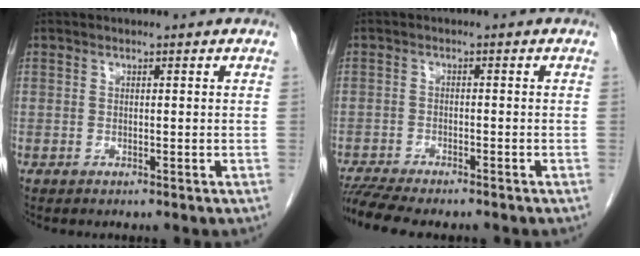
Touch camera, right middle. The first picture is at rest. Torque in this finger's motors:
{"motor_torque": [0.92, -0.78, 0.11, 0.06]}